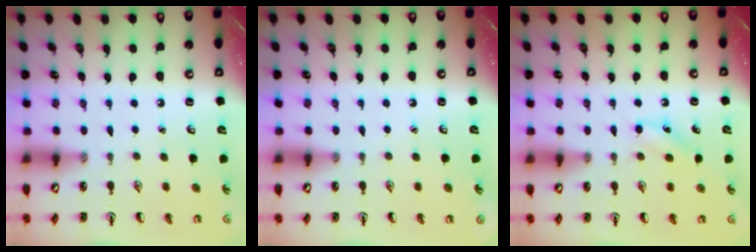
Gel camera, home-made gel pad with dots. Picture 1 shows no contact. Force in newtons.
{"total": 0.0}
{"total": 6.7, "press": 6.4, "slide": 2.0}